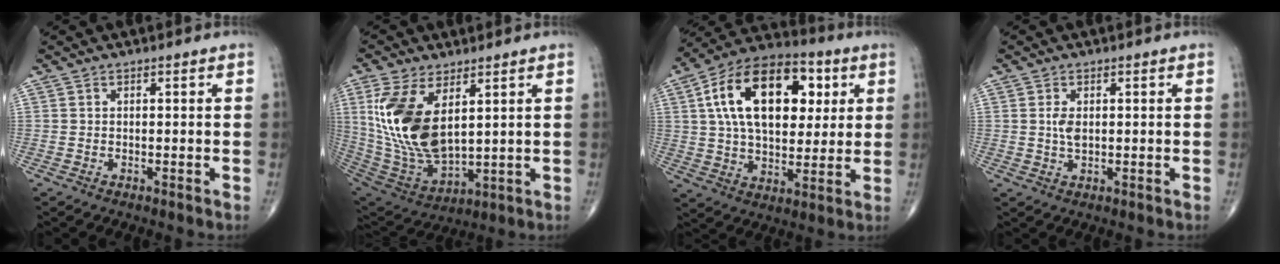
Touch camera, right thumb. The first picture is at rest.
{"total": 17.5, "force": [4.9, 8.9, 14.3], "torque": [-0.283, -0.022, 0.115]}
{"total": 22.9, "force": [6.2, 13.4, 17.5], "torque": [-0.267, 0.005, 0.098]}
{"total": 2.7, "force": [0.5, 1.5, 2.2], "torque": [-0.042, -0.002, 0.013]}